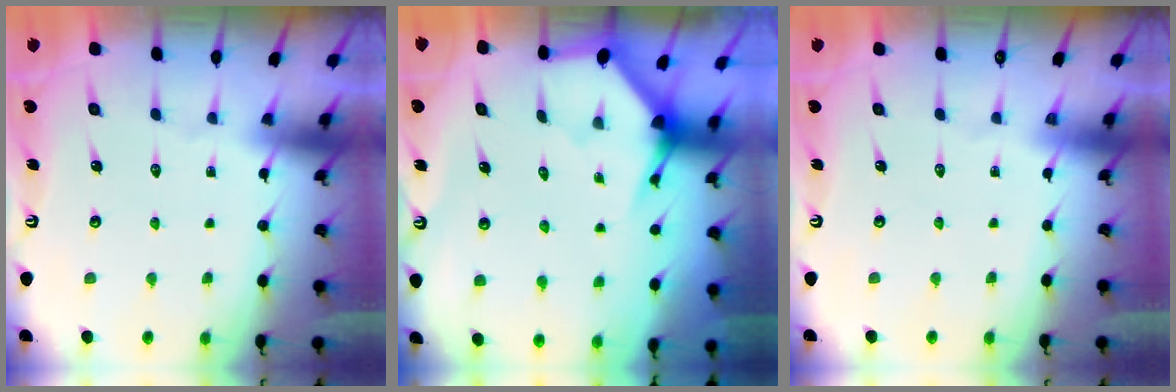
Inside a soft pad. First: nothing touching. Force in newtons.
{"total": 3.4, "press": 3.4, "slide": 0.1}
{"total": 0.0}